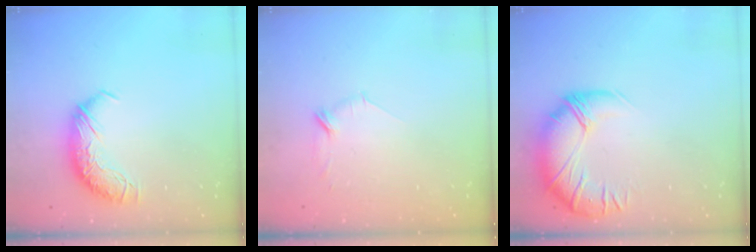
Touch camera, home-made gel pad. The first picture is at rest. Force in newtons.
{"total": 7.9, "press": 7.9, "slide": 0.7}
{"total": 2.9, "press": 0.1, "slide": 2.9}